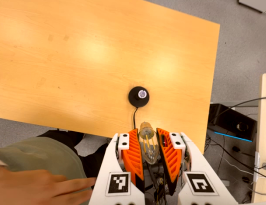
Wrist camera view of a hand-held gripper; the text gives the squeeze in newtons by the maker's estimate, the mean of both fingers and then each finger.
{"total": 20.5, "left": 23.2, "right": 17.8}